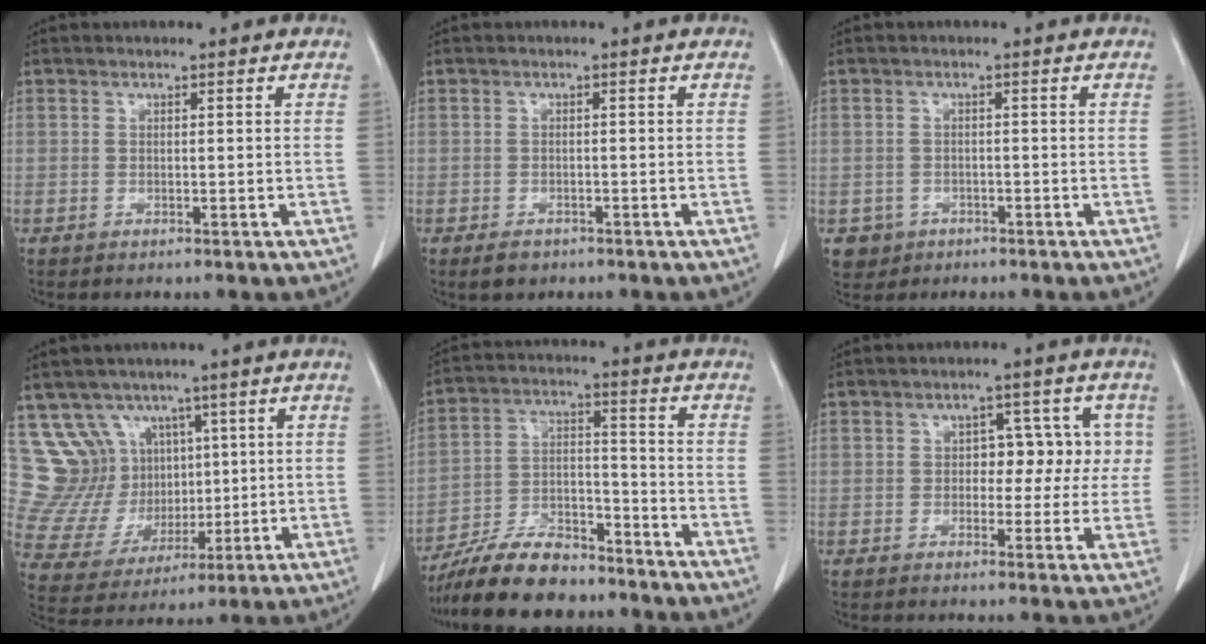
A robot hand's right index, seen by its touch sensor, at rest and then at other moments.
{"total": 1.9, "force": [-1.2, 1.3, 0.7], "torque": [-0.015, -0.001, -0.013]}
{"total": 3.2, "force": [-1.2, 3.0, 0.1], "torque": [0.002, 0.009, -0.016]}
{"total": 11.7, "force": [6.1, 9.3, 3.5], "torque": [-0.079, 0.043, 0.140]}
{"total": 12.6, "force": [-10.9, 3.7, 5.1], "torque": [-0.092, 0.007, -0.197]}
{"total": 6.2, "force": [0.7, 4.2, 4.4], "torque": [-0.037, 0.028, 0.010]}